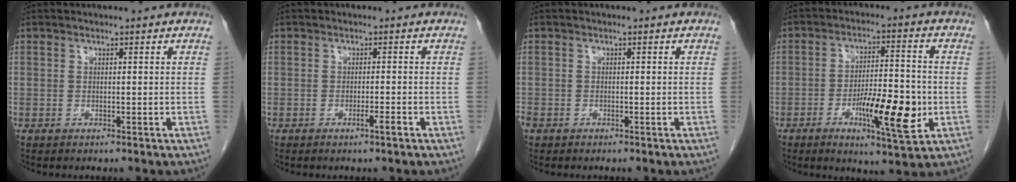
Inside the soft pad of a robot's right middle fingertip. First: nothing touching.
{"total": 1.5, "force": [-0.9, -0.2, 1.2], "torque": [-0.023, -0.002, -0.016]}
{"total": 1.8, "force": [-1.2, 1.2, 0.7], "torque": [-0.021, -0.001, -0.023]}
{"total": 11.0, "force": [-3.3, 2.1, 10.3], "torque": [-0.170, -0.008, -0.052]}